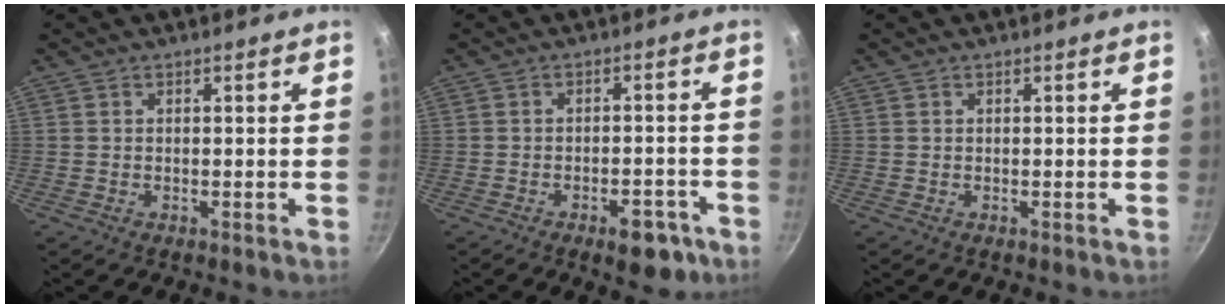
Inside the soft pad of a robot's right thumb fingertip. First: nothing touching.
{"total": 6.9, "force": [-3.8, 3.3, 4.7], "torque": [-0.038, 0.031, -0.040]}
{"total": 0.0}